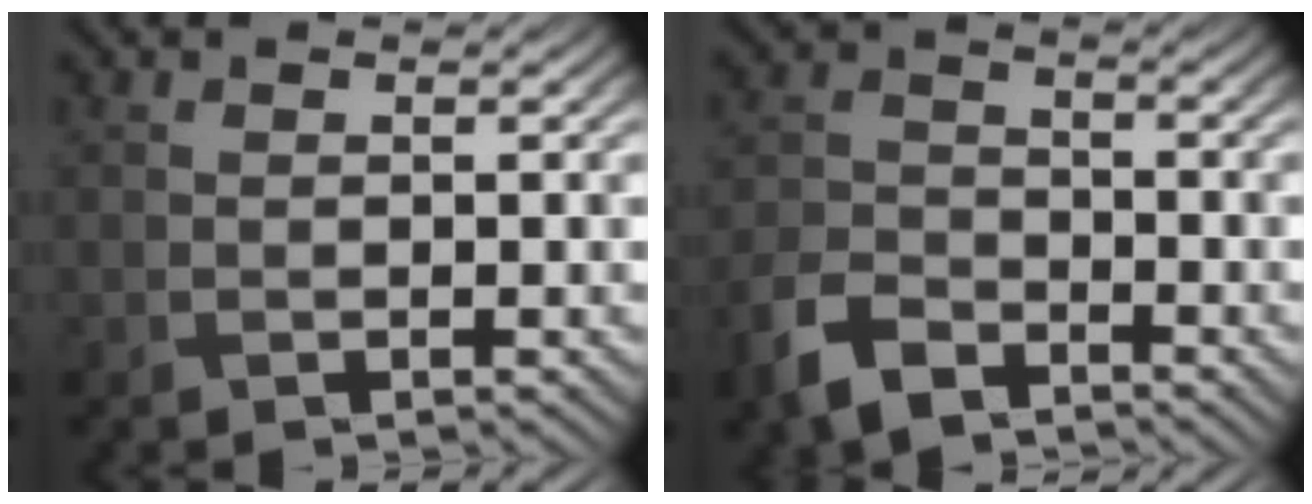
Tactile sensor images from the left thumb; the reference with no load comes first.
{"total": 6.5, "force": [-4.7, 3.3, 3.2], "torque": [-0.077, -0.010, -0.107]}